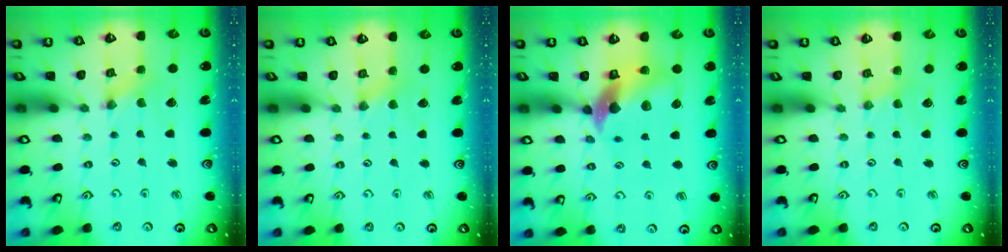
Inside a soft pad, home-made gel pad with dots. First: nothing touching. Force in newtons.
{"total": 2.9, "press": 2.9, "slide": 0.6}
{"total": 12.0, "press": 11.9, "slide": 1.6}
{"total": 1.9, "press": 1.9, "slide": 0.3}